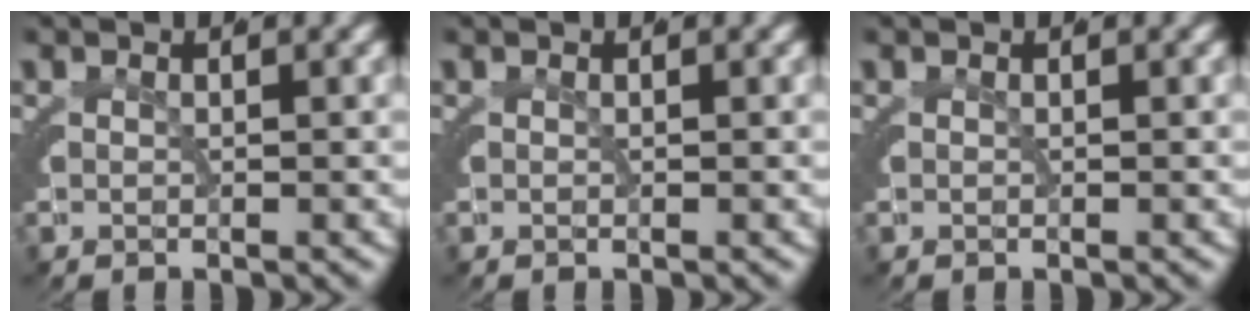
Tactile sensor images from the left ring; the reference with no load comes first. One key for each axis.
{"total": 0.0}
{"total": 0.0}